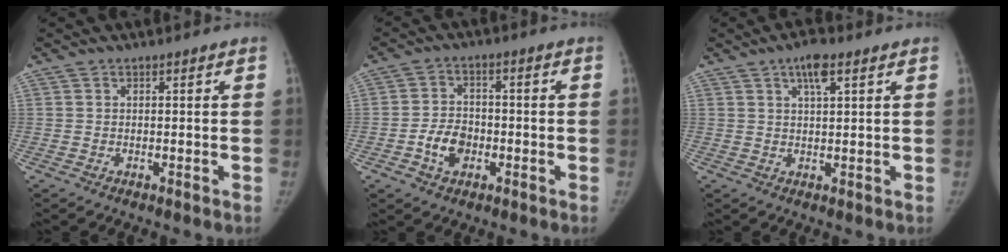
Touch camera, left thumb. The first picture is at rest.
{"total": 6.2, "force": [-2.1, 4.4, 3.9], "torque": [-0.053, 0.018, -0.039]}
{"total": 4.7, "force": [2.5, 1.0, 3.9], "torque": [-0.068, -0.004, 0.040]}